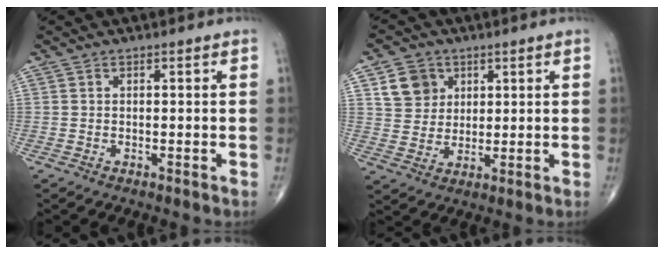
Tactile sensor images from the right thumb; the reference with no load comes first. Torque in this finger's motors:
{"motor_torque": [0.48, 1.24, 0.20, -0.02, 0.03]}